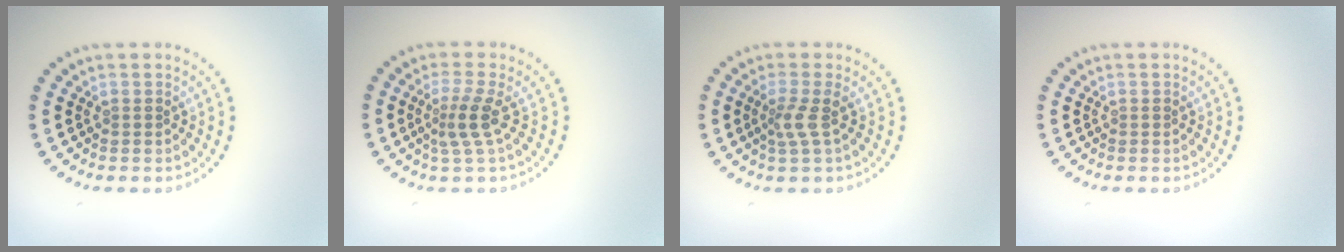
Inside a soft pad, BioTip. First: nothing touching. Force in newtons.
{"total": 2.6, "press": 1.7, "slide": 1.9}
{"total": 1.9, "press": 1.4, "slide": 1.3}
{"total": 0.0}